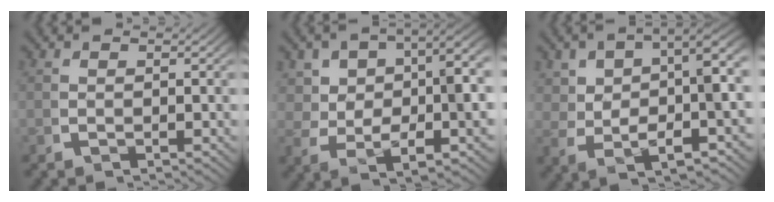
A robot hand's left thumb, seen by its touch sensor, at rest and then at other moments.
{"total": 10.2, "force": [1.0, 6.4, 7.9], "torque": [-0.130, -0.021, 0.030]}
{"total": 8.8, "force": [1.2, 4.9, 7.2], "torque": [-0.103, -0.009, 0.030]}